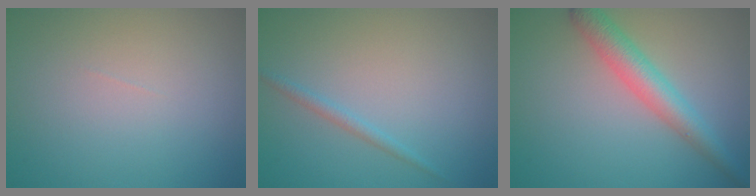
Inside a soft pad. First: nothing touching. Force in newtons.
{"total": 1.1, "press": 1.1, "slide": 0.1}
{"total": 4.0, "press": 4.0, "slide": 0.1}